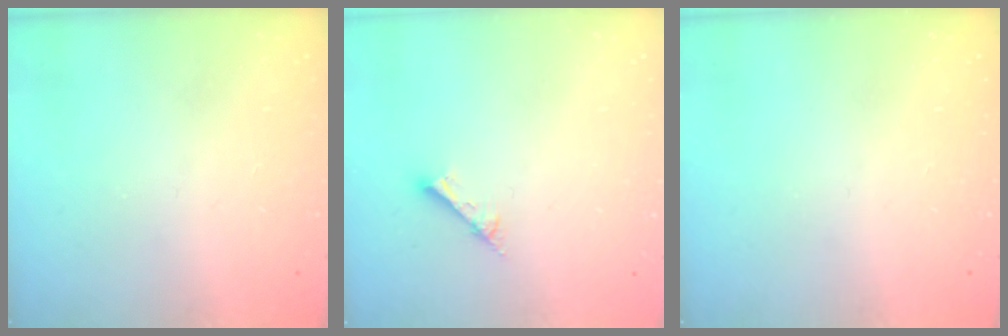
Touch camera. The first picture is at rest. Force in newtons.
{"total": 3.7, "press": 3.7, "slide": 0.3}
{"total": 0.0}